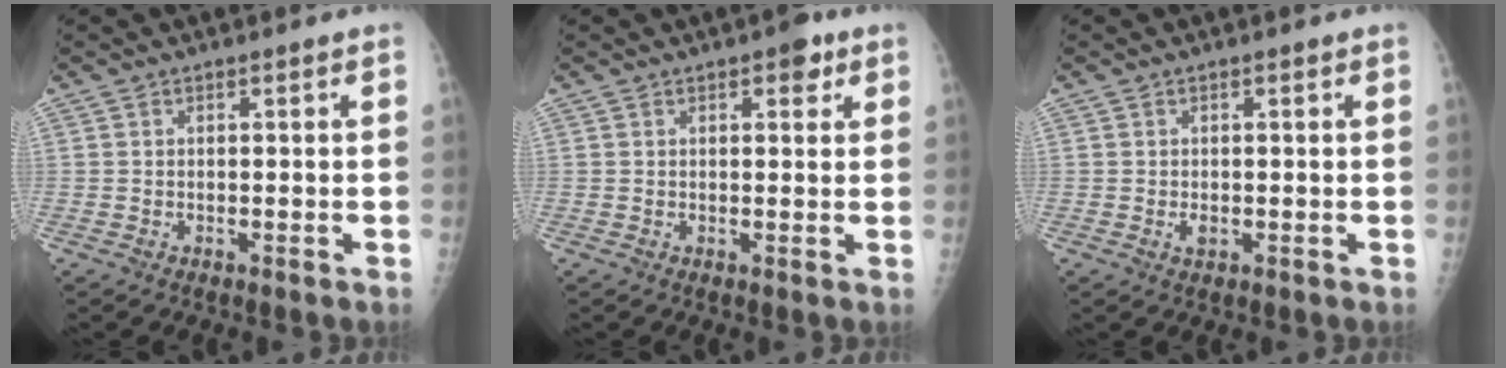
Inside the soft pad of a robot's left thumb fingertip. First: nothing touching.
{"total": 3.3, "force": [1.8, 1.6, 2.3], "torque": [-0.015, -0.003, 0.017]}
{"total": 1.5, "force": [-0.2, 0.9, 1.1], "torque": [-0.016, -0.002, -0.003]}